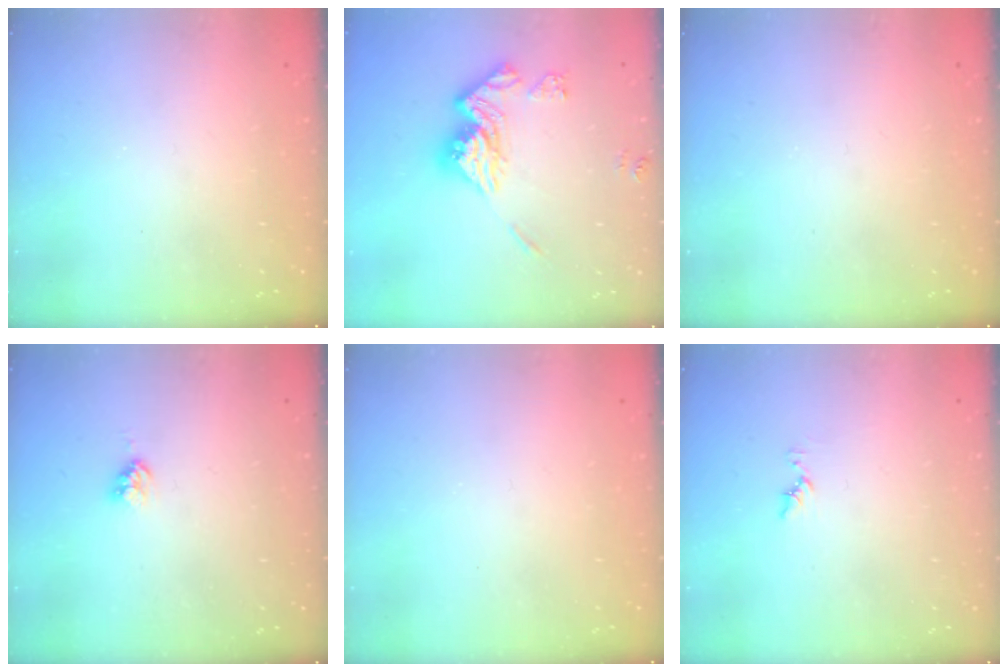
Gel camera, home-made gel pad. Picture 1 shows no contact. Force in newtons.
{"total": 15.2, "press": 15.2, "slide": 1.5}
{"total": 0.0}
{"total": 3.9, "press": 3.9, "slide": 0.4}
{"total": 0.0}
{"total": 5.6, "press": 5.6, "slide": 0.5}